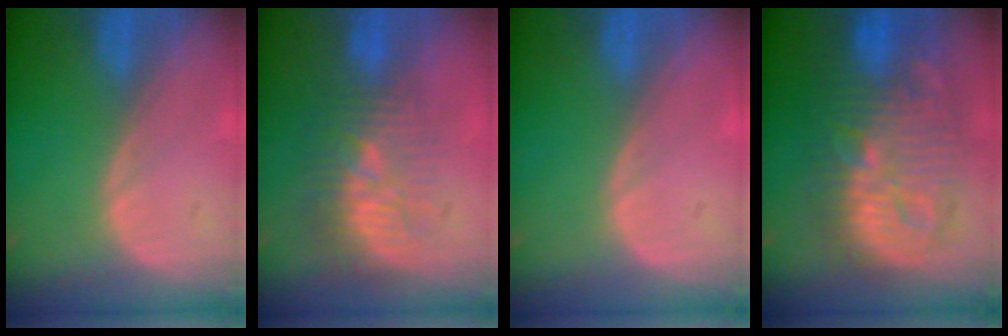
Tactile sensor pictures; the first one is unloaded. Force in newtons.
{"total": 10.2, "press": 8.9, "slide": 4.9}
{"total": 0.0}
{"total": 13.1, "press": 13.1, "slide": 1.3}